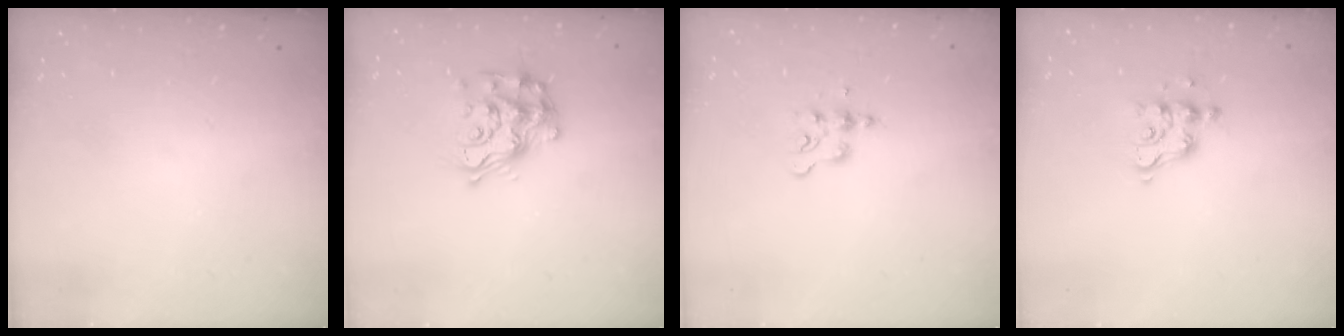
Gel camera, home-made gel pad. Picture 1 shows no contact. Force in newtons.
{"total": 15.3, "press": 15.2, "slide": 1.0}
{"total": 5.1, "press": 5.0, "slide": 0.6}
{"total": 8.0, "press": 8.0, "slide": 0.3}